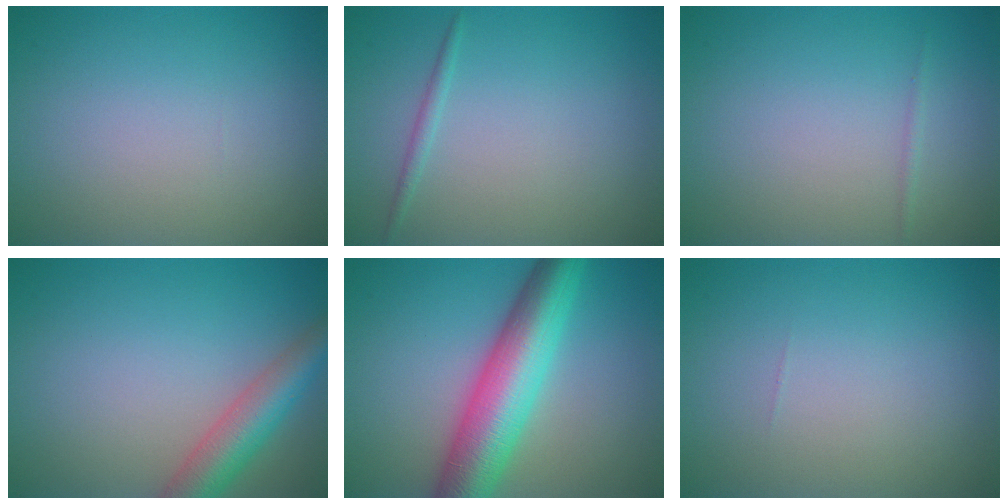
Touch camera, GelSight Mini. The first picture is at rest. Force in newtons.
{"total": 0.9, "press": 0.9, "slide": 0.0}
{"total": 0.5, "press": 0.5, "slide": 0.0}
{"total": 4.9, "press": 4.9, "slide": 0.2}
{"total": 9.1, "press": 9.1, "slide": 0.2}
{"total": 0.0}